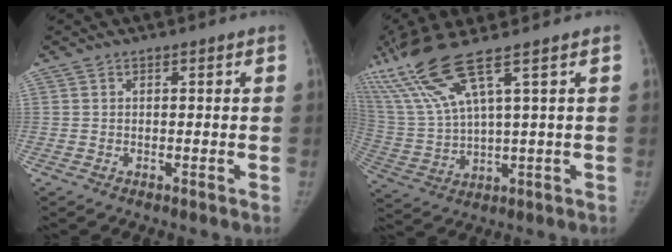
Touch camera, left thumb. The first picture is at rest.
{"total": 14.4, "force": [8.3, 1.4, 11.8], "torque": [-0.278, -0.024, 0.176]}